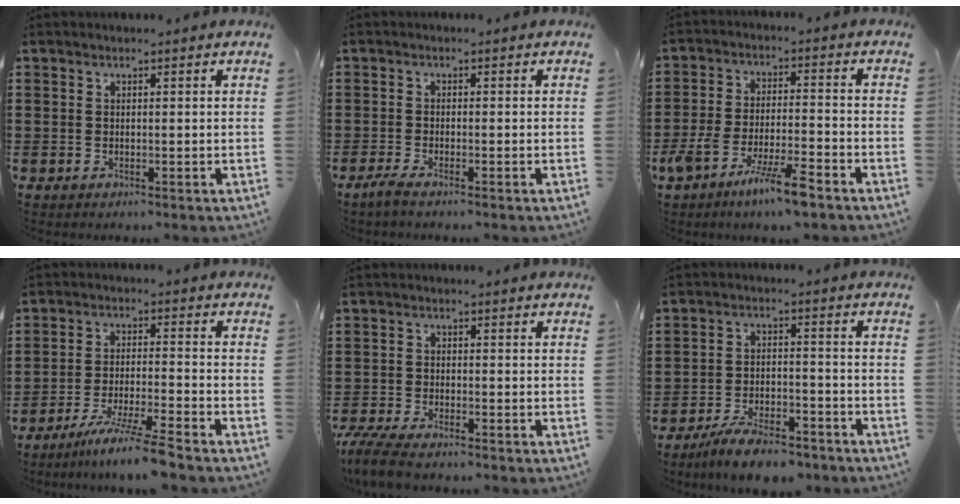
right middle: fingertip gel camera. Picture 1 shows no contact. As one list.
[{"total": 1.6, "force": [-1.3, 0.0, 1.0], "torque": [-0.026, -0.002, -0.026]}, {"total": 8.3, "force": [-6.0, 1.0, 5.6], "torque": [-0.130, -0.012, -0.117]}, {"total": 7.4, "force": [-6.4, -0.9, 3.7], "torque": [-0.073, -0.019, -0.122]}, {"total": 4.8, "force": [-4.3, 0.5, 1.9], "torque": [-0.059, -0.012, -0.090]}, {"total": 6.8, "force": [-6.2, 1.0, 2.8], "torque": [-0.052, 0.004, -0.116]}]